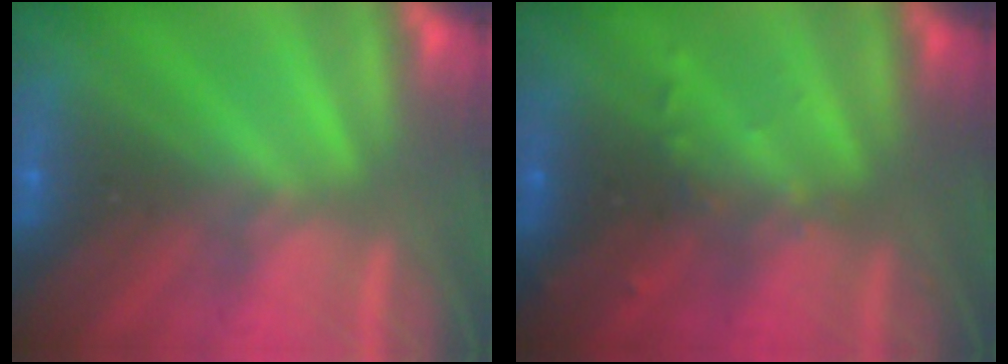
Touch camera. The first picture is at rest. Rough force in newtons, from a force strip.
{"total": 2.8}